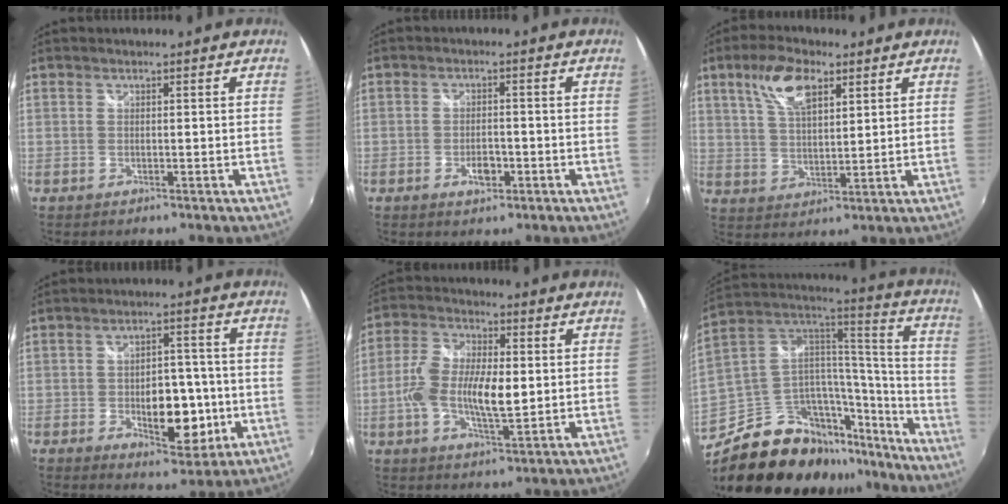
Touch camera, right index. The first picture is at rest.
{"total": 3.9, "force": [-1.6, 2.1, 2.8], "torque": [-0.055, -0.003, -0.027]}
{"total": 9.5, "force": [5.0, 4.2, 6.9], "torque": [-0.130, 0.015, 0.094]}
{"total": 11.0, "force": [-2.8, 5.9, 8.9], "torque": [-0.139, 0.000, -0.028]}
{"total": 11.0, "force": [-0.8, 4.7, 9.9], "torque": [-0.198, 0.002, -0.021]}
{"total": 24.0, "force": [-16.8, 13.5, 10.6], "torque": [-0.185, 0.068, -0.255]}